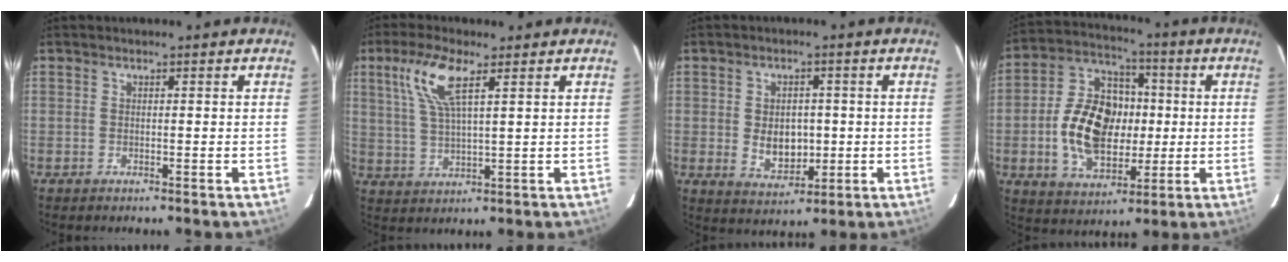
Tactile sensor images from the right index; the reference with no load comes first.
{"total": 8.6, "force": [4.1, 2.1, 7.2], "torque": [-0.155, 0.010, 0.086]}
{"total": 6.8, "force": [-0.4, 5.1, 4.6], "torque": [-0.084, -0.002, 0.007]}
{"total": 16.5, "force": [-1.2, 11.2, 12.0], "torque": [-0.246, 0.026, -0.011]}